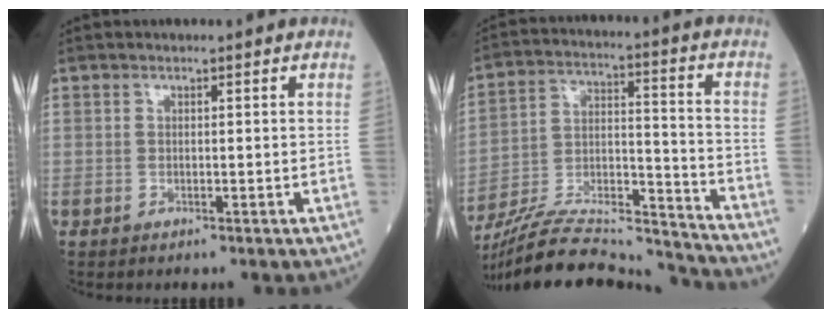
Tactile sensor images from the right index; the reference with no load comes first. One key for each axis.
{"total": 21.7, "fx": -20.6, "fy": 1.4, "fz": 6.6, "tx": -0.141, "ty": 0.005, "tz": -0.335}